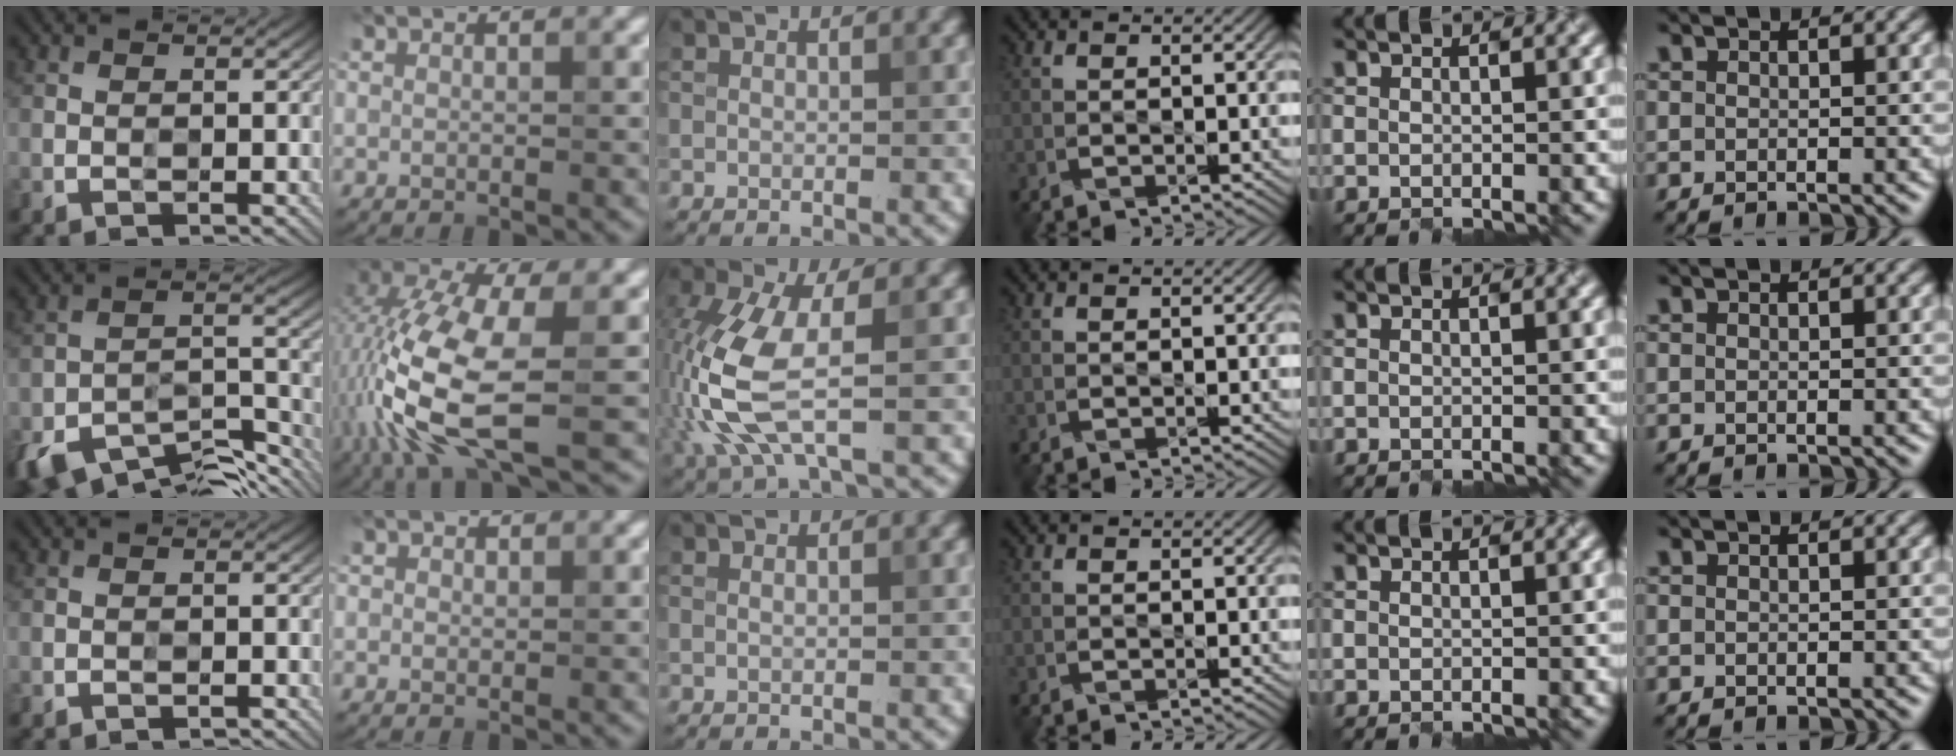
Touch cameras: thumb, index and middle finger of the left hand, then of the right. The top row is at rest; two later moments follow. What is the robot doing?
{"motion": "close", "object": "sandwich press"}